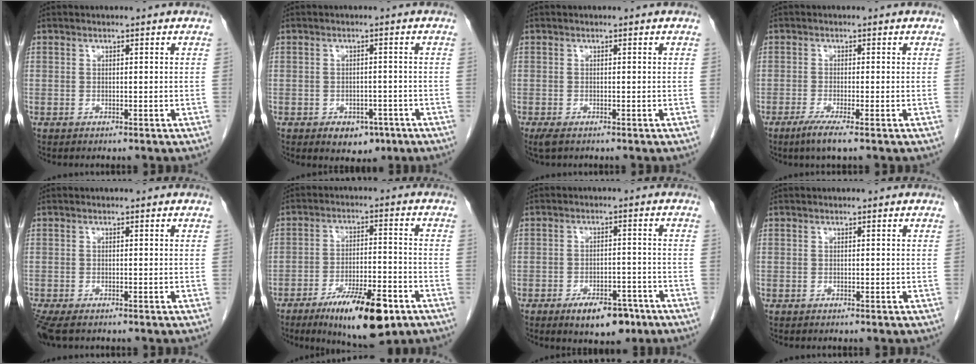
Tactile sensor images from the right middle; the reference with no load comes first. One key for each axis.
{"total": 4.3, "fx": -2.4, "fy": 2.7, "fz": 2.3, "tx": -0.023, "ty": 0.003, "tz": -0.021}
{"total": 2.3, "fx": -1.5, "fy": 0.9, "fz": 1.4, "tx": -0.031, "ty": -0.007, "tz": -0.023}
{"total": 3.4, "fx": -2.1, "fy": -0.2, "fz": 2.6, "tx": -0.053, "ty": -0.012, "tz": -0.042}
{"total": 4.7, "fx": -3.4, "fy": 1.8, "fz": 2.7, "tx": -0.057, "ty": -0.014, "tz": -0.060}
{"total": 13.2, "fx": -7.7, "fy": 3.1, "fz": 10.3, "tx": -0.165, "ty": -0.012, "tz": -0.117}
{"total": 7.5, "fx": -4.9, "fy": 3.3, "fz": 4.6, "tx": -0.065, "ty": 0.000, "tz": -0.068}
{"total": 0.0}